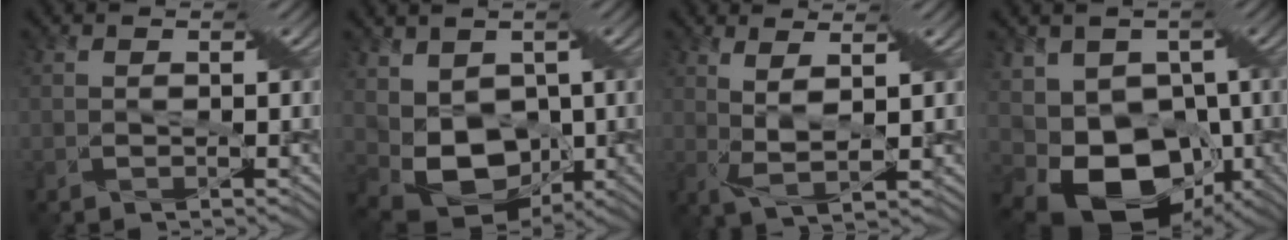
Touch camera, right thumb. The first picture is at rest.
{"total": 8.1, "force": [0.6, 6.0, 5.4], "torque": [-0.126, -0.026, 0.018]}
{"total": 3.5, "force": [1.8, -0.2, 3.0], "torque": [-0.074, -0.001, 0.038]}
{"total": 13.0, "force": [-3.7, 9.3, 8.4], "torque": [-0.160, -0.024, -0.056]}